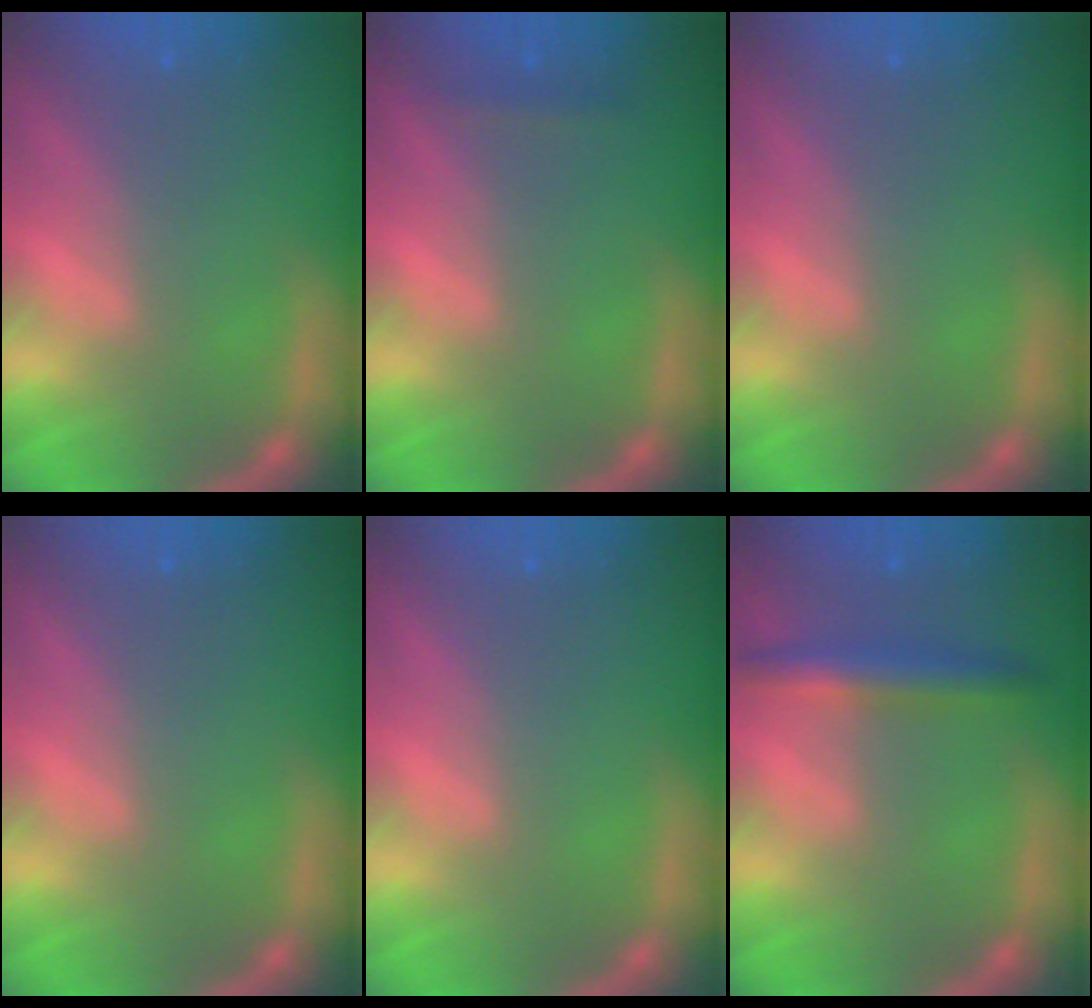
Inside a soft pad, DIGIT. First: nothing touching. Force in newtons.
{"total": 0.9}
{"total": 0.0}
{"total": 0.0}
{"total": 0.0}
{"total": 3.5}